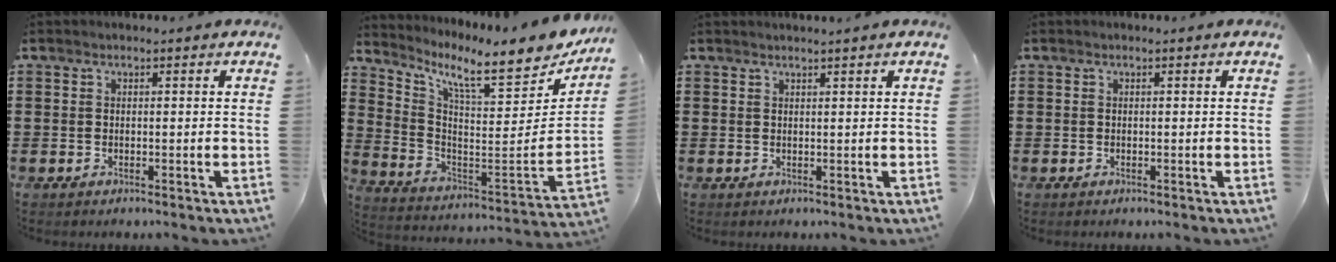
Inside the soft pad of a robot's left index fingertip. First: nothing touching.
{"total": 9.7, "force": [7.9, 1.0, 5.6], "torque": [-0.130, -0.071, 0.125]}
{"total": 0.9, "force": [0.8, -0.2, 0.4], "torque": [-0.006, -0.003, 0.016]}
{"total": 0.0}